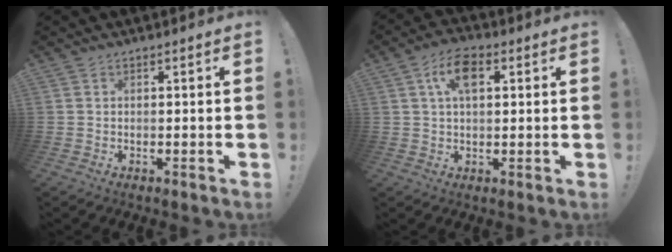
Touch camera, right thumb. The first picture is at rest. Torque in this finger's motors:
{"motor_torque": [0.27, 0.27, 0.00, 0.00, 0.02]}